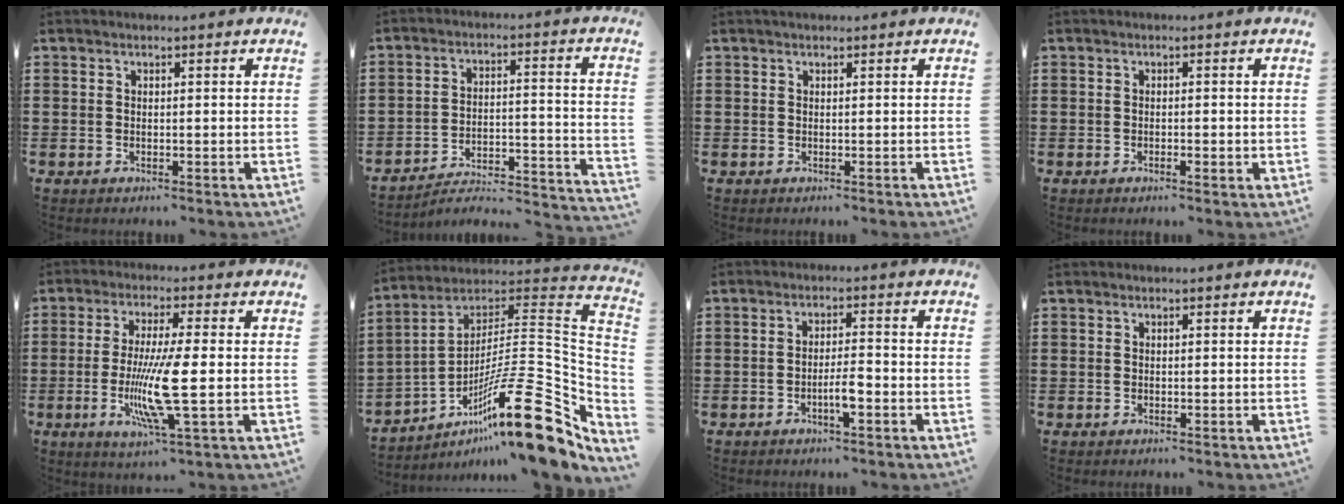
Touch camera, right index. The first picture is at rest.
{"total": 2.8, "force": [-2.4, 0.3, 1.4], "torque": [-0.036, -0.018, -0.060]}
{"total": 0.0}
{"total": 1.0, "force": [-0.3, 0.2, 0.9], "torque": [-0.016, -0.003, -0.005]}
{"total": 10.1, "force": [-1.7, 1.0, 9.9], "torque": [-0.201, -0.022, -0.036]}
{"total": 21.8, "force": [-10.7, 5.0, 18.3], "torque": [-0.283, 0.020, -0.185]}
{"total": 3.9, "force": [-1.6, 0.8, 3.5], "torque": [-0.067, 0.002, -0.032]}
{"total": 0.0}